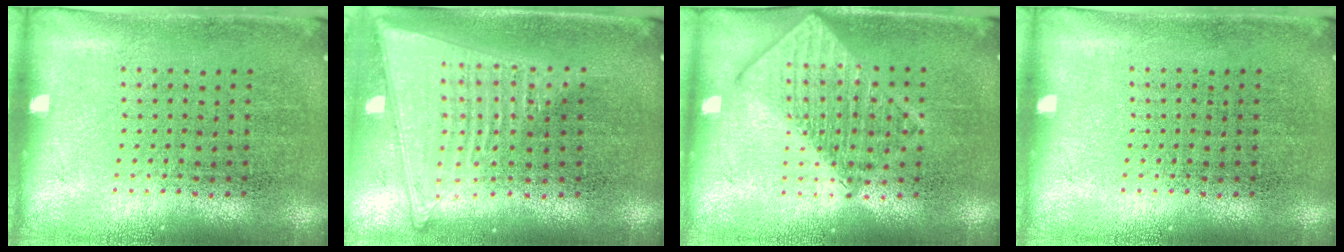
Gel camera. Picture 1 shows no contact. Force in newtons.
{"total": 1.8, "press": 1.6, "slide": 0.7}
{"total": 2.7, "press": 2.7, "slide": 0.3}
{"total": 0.0}